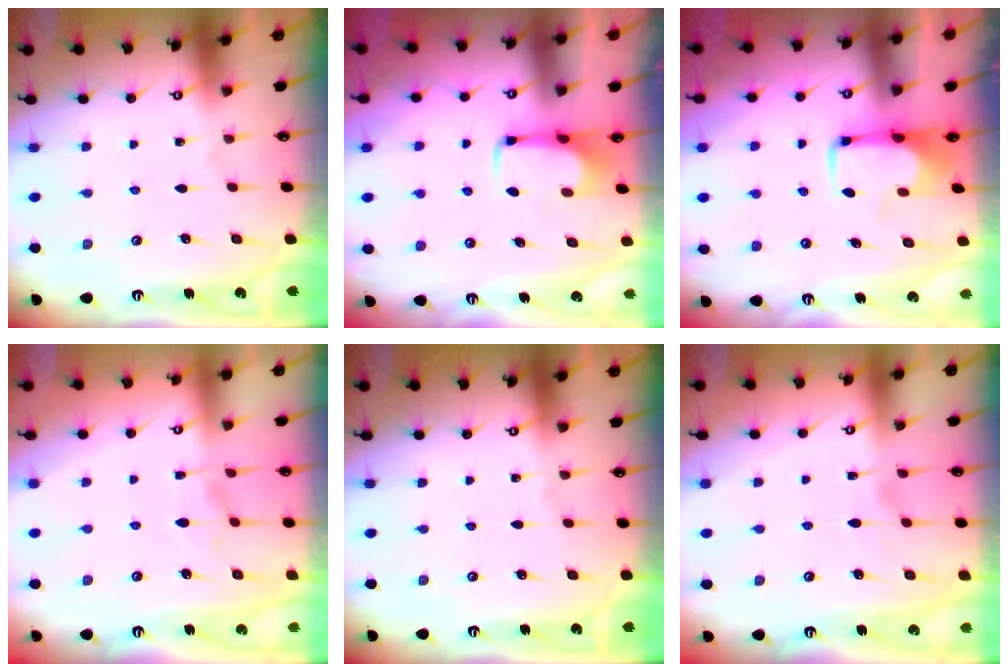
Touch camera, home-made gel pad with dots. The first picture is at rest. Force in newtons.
{"total": 1.6, "press": 1.6, "slide": 0.5}
{"total": 2.0, "press": 1.9, "slide": 0.5}
{"total": 4.8, "press": 4.7, "slide": 0.9}
{"total": 0.0}
{"total": 0.9, "press": 0.1, "slide": 0.9}